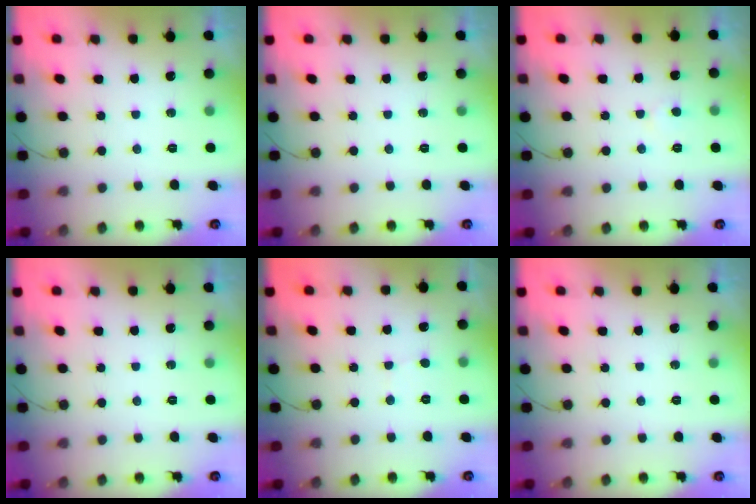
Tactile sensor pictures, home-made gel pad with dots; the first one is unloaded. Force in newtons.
{"total": 0.0}
{"total": 4.1, "press": 4.0, "slide": 0.2}
{"total": 0.0}
{"total": 0.7, "press": 0.7, "slide": 0.0}
{"total": 0.0}